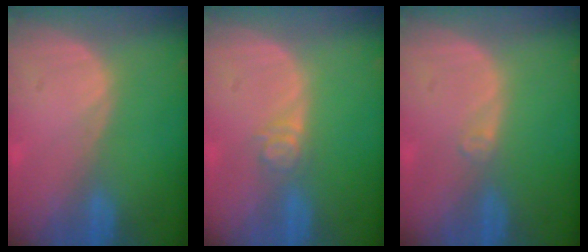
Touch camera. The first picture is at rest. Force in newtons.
{"total": 3.0, "press": 2.5, "slide": 1.7}
{"total": 1.1, "press": 0.8, "slide": 0.7}